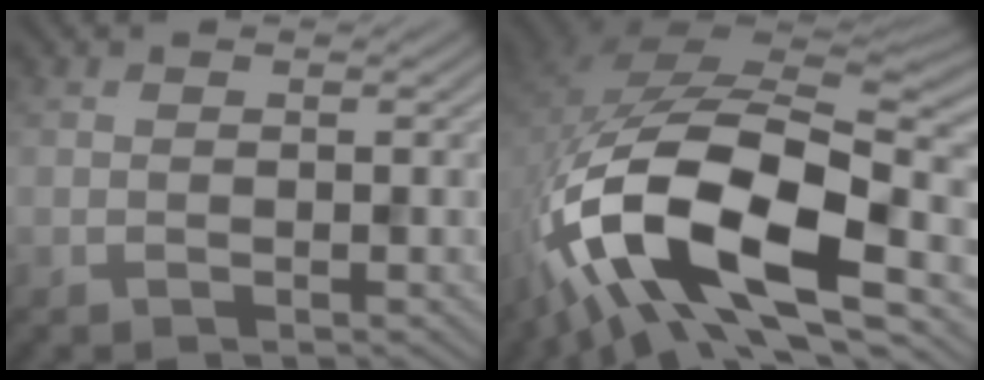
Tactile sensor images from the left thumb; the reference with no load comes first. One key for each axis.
{"total": 17.3, "fx": -7.5, "fy": 8.7, "fz": 12.9, "tx": -0.243, "ty": -0.021, "tz": -0.139}